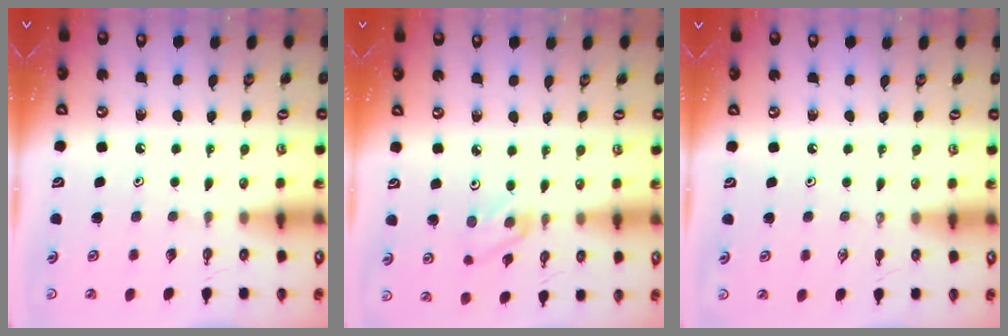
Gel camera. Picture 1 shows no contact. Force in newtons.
{"total": 2.6, "press": 2.6, "slide": 0.4}
{"total": 0.0}